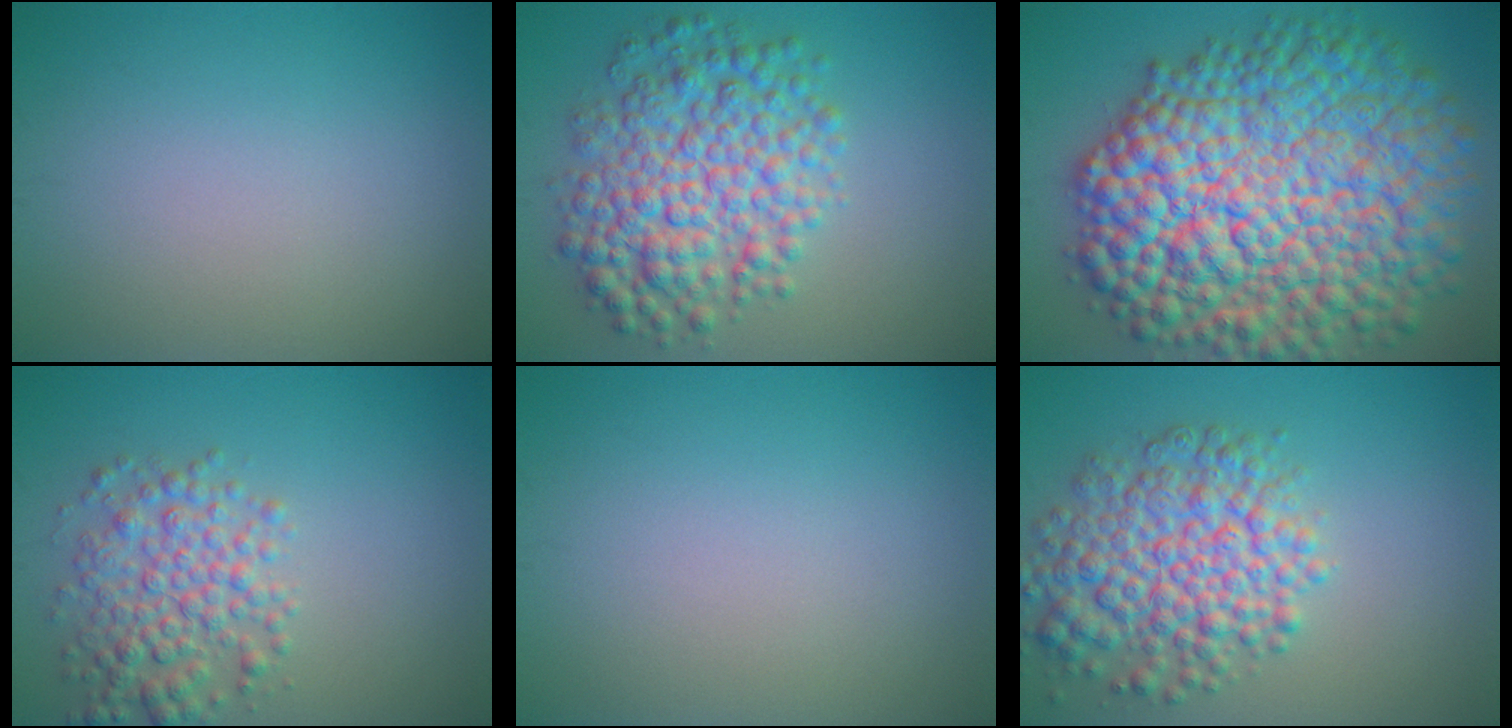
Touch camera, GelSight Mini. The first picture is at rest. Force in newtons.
{"total": 7.8, "press": 7.8, "slide": 0.1}
{"total": 18.0, "press": 18.0, "slide": 0.1}
{"total": 4.5, "press": 4.5, "slide": 0.1}
{"total": 0.0}
{"total": 7.1, "press": 7.1, "slide": 0.2}